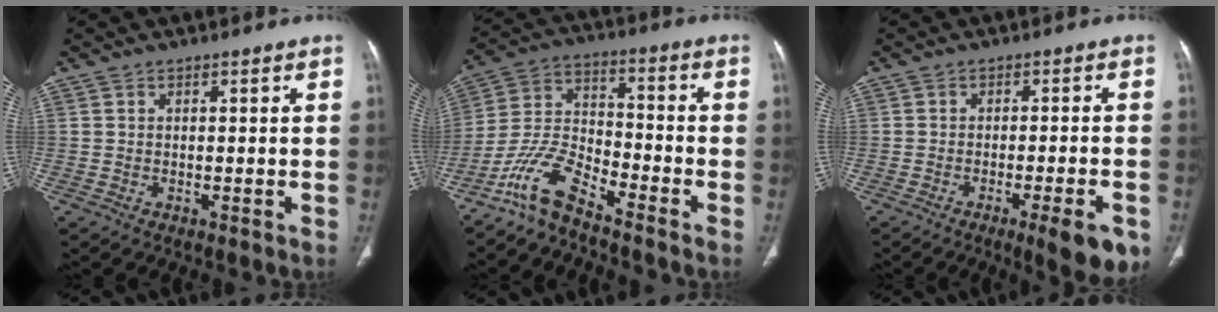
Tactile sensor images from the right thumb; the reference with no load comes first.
{"total": 9.5, "force": [-7.8, 2.4, 4.7], "torque": [-0.102, 0.065, -0.165]}
{"total": 8.9, "force": [-4.5, 1.8, 7.4], "torque": [-0.087, 0.004, -0.057]}